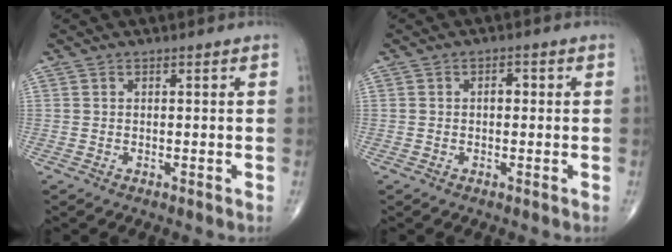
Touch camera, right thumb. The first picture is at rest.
{"total": 1.6, "force": [0.0, 1.1, 1.2], "torque": [-0.005, 0.006, -0.005]}